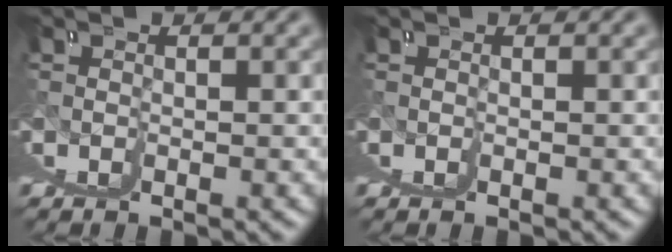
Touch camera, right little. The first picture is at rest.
{"total": 0.0}